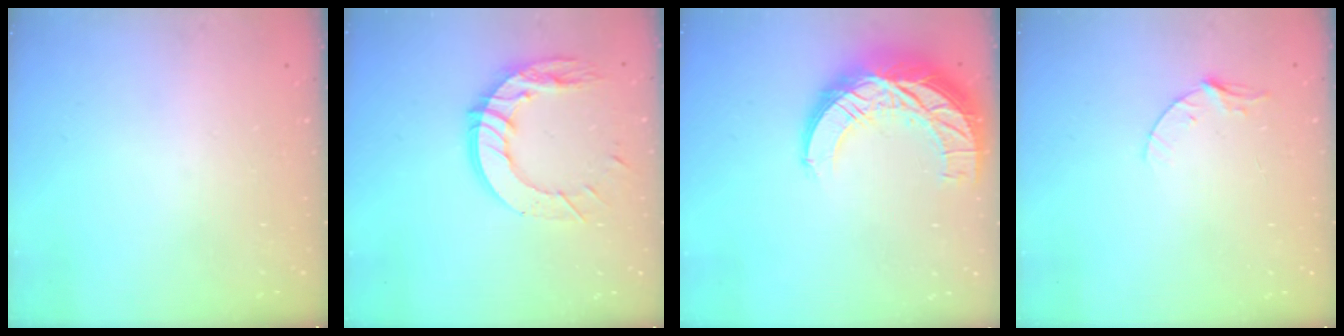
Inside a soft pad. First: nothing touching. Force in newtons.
{"total": 14.0, "press": 13.9, "slide": 1.5}
{"total": 18.0, "press": 17.9, "slide": 1.4}
{"total": 3.9, "press": 3.9, "slide": 0.4}